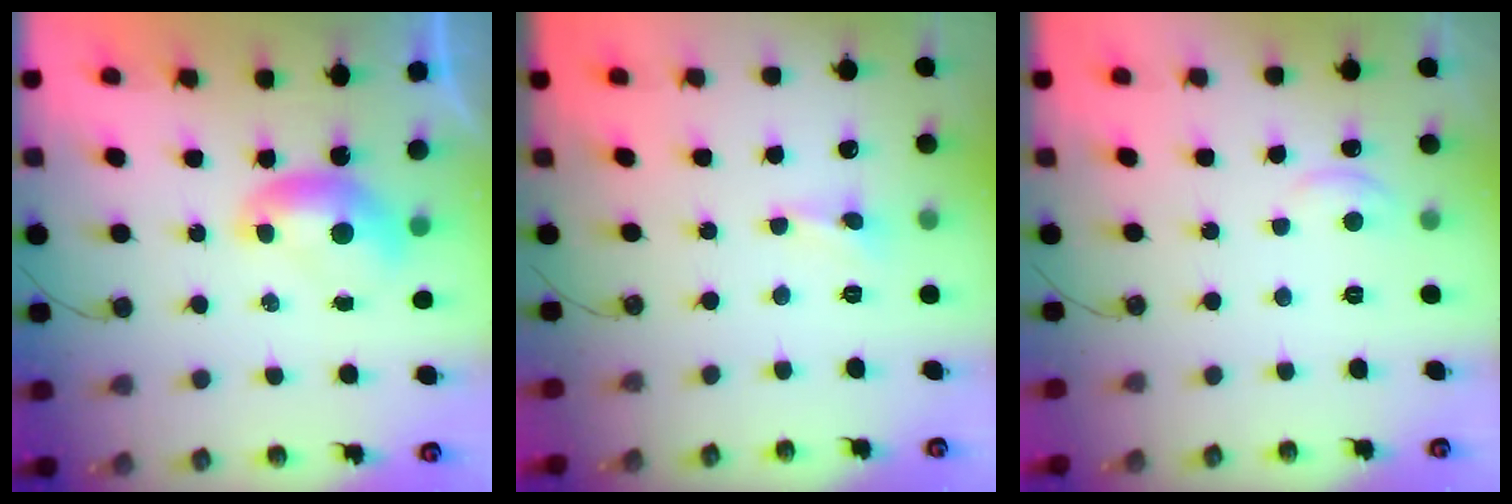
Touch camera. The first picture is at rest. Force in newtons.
{"total": 0.5, "press": 0.5, "slide": 0.1}
{"total": 2.9, "press": 2.9, "slide": 0.2}